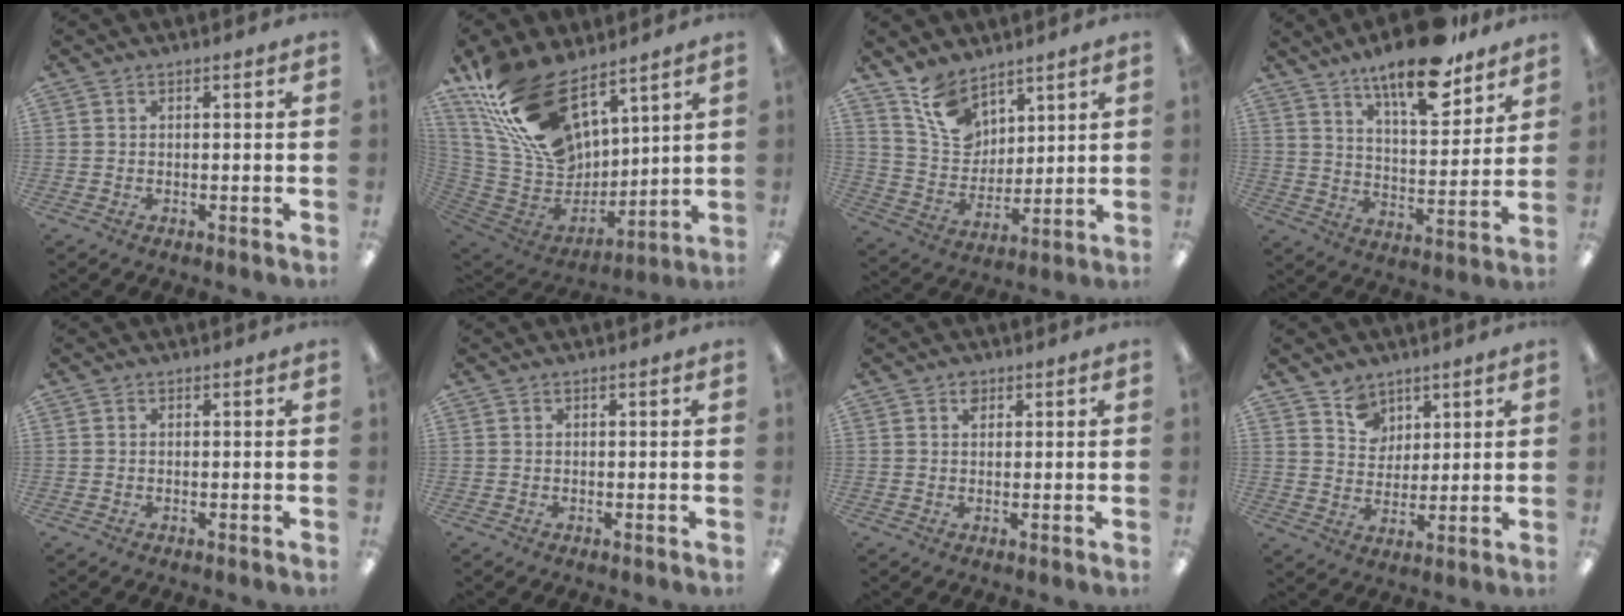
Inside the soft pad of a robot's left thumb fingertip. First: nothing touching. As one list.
[{"total": 23.4, "force": [14.8, 12.6, 13.0], "torque": [-0.280, -0.077, 0.279]}, {"total": 11.5, "force": [8.1, 6.8, 4.3], "torque": [-0.102, -0.034, 0.160]}, {"total": 15.9, "force": [12.3, 4.6, 9.0], "torque": [-0.143, -0.073, 0.206]}, {"total": 0.0}, {"total": 0.0}, {"total": 1.6, "force": [1.1, 1.0, 0.7], "torque": [-0.008, -0.003, 0.019]}, {"total": 7.1, "force": [5.0, 5.0, 0.5], "torque": [-0.006, -0.028, 0.092]}]